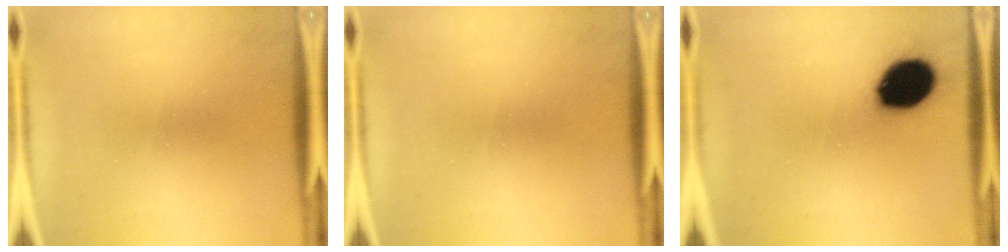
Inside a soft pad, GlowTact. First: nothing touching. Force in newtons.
{"total": 0.0}
{"total": 14.7}